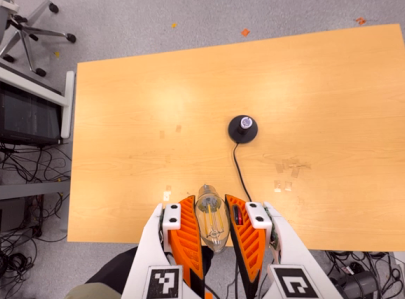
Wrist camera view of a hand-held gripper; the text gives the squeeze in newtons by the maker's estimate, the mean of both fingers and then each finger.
{"total": 18.3, "left": 20.0, "right": 16.5}